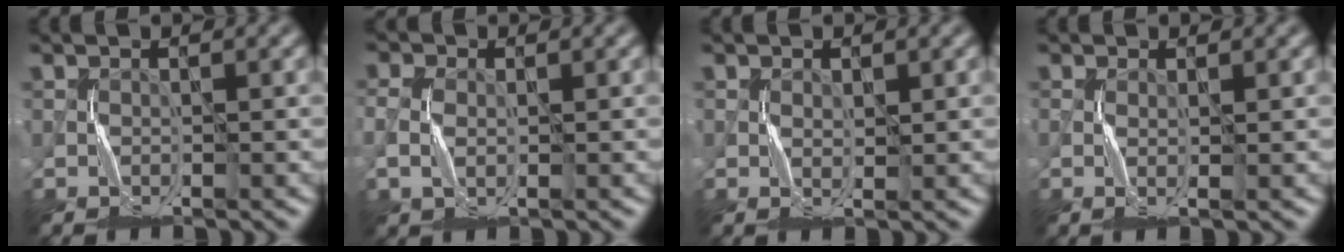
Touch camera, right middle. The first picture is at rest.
{"total": 1.8, "force": [-0.2, 1.3, 1.3], "torque": [-0.039, 0.001, -0.003]}
{"total": 0.8, "force": [0.2, 0.3, 0.7], "torque": [-0.015, 0.000, 0.006]}
{"total": 0.7, "force": [0.0, -0.2, 0.7], "torque": [-0.018, 0.000, 0.000]}